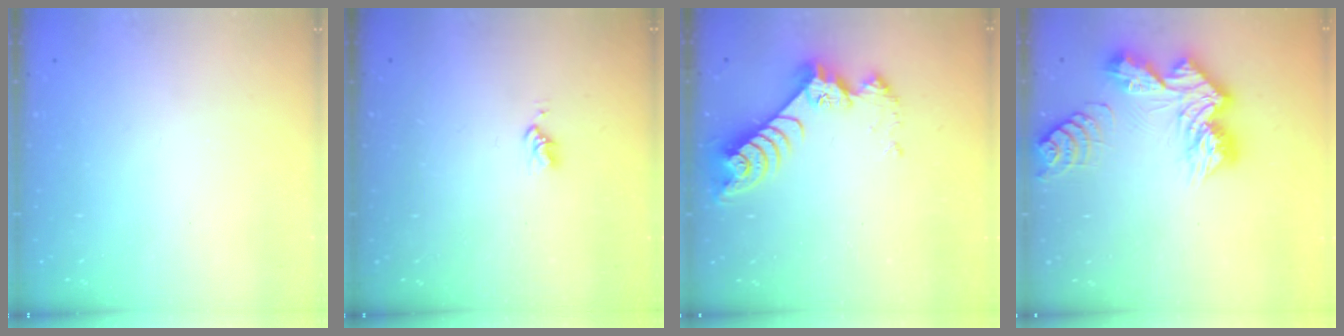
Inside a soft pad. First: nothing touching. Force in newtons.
{"total": 2.6, "press": 2.6, "slide": 0.4}
{"total": 9.4, "press": 9.3, "slide": 0.8}
{"total": 13.8, "press": 13.7, "slide": 1.2}